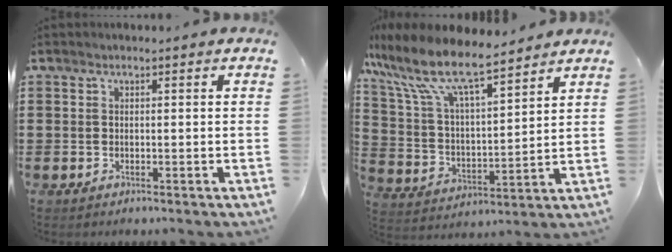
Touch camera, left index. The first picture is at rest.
{"total": 10.7, "force": [8.6, 2.3, 6.0], "torque": [-0.156, -0.049, 0.146]}